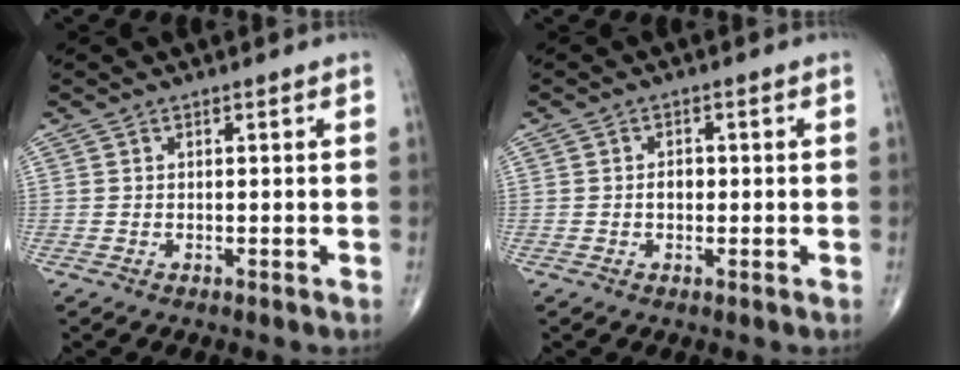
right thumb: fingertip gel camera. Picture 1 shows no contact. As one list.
[{"total": 1.9, "force": [-0.2, 1.3, 1.3], "torque": [-0.014, 0.004, -0.006]}]